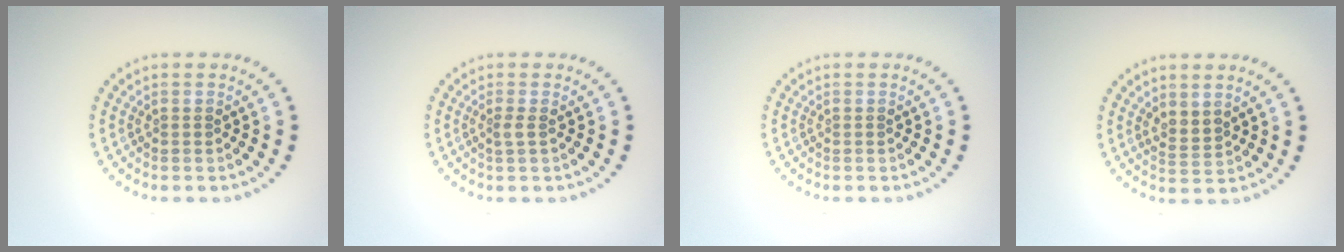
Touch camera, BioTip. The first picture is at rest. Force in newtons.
{"total": 0.9, "press": 0.6, "slide": 0.6}
{"total": 0.0}
{"total": 1.6, "press": 1.3, "slide": 1.0}